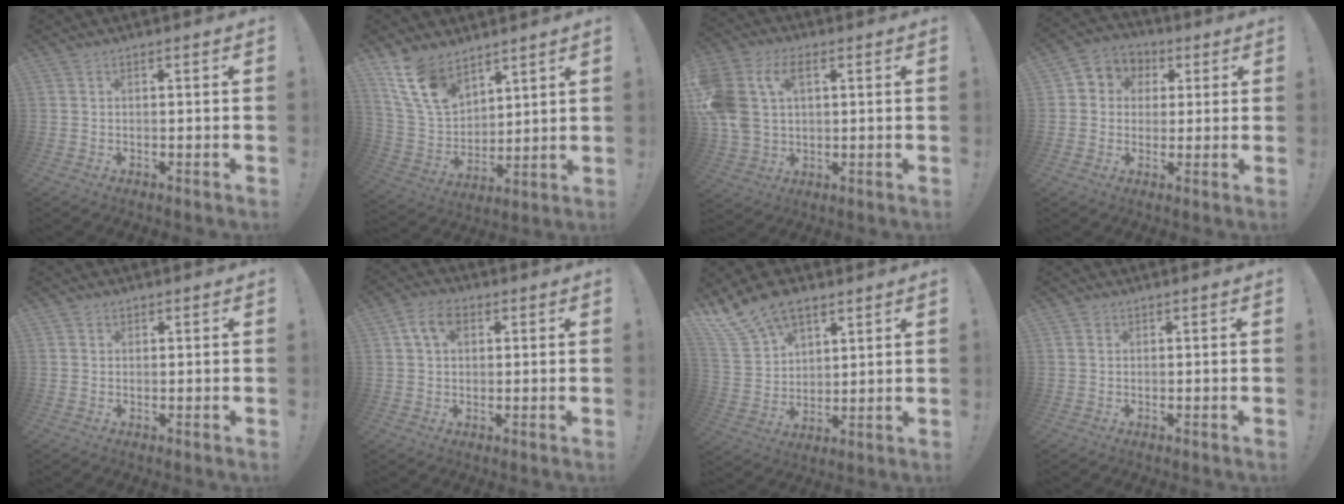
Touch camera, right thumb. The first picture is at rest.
{"total": 14.7, "force": [10.3, 8.0, 6.8], "torque": [-0.142, -0.061, 0.200]}
{"total": 14.5, "force": [4.4, 10.2, 9.2], "torque": [-0.208, -0.011, 0.084]}
{"total": 6.5, "force": [0.3, 6.3, 1.8], "torque": [-0.021, 0.006, 0.011]}
{"total": 1.3, "force": [0.8, 1.0, 0.2], "torque": [0.003, -0.001, 0.013]}
{"total": 7.3, "force": [2.7, 4.9, 4.6], "torque": [-0.078, 0.007, 0.051]}
{"total": 13.5, "force": [9.8, 7.5, 5.5], "torque": [-0.114, -0.055, 0.190]}
{"total": 0.9, "force": [0.6, 0.7, 0.1], "torque": [0.003, -0.002, 0.010]}